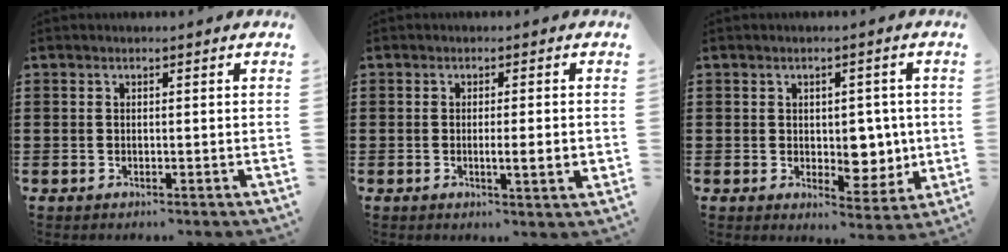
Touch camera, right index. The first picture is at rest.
{"total": 3.6, "force": [-0.6, 0.1, 3.5], "torque": [-0.059, -0.008, -0.011]}
{"total": 5.4, "force": [0.4, 4.0, 3.6], "torque": [-0.046, -0.004, 0.003]}